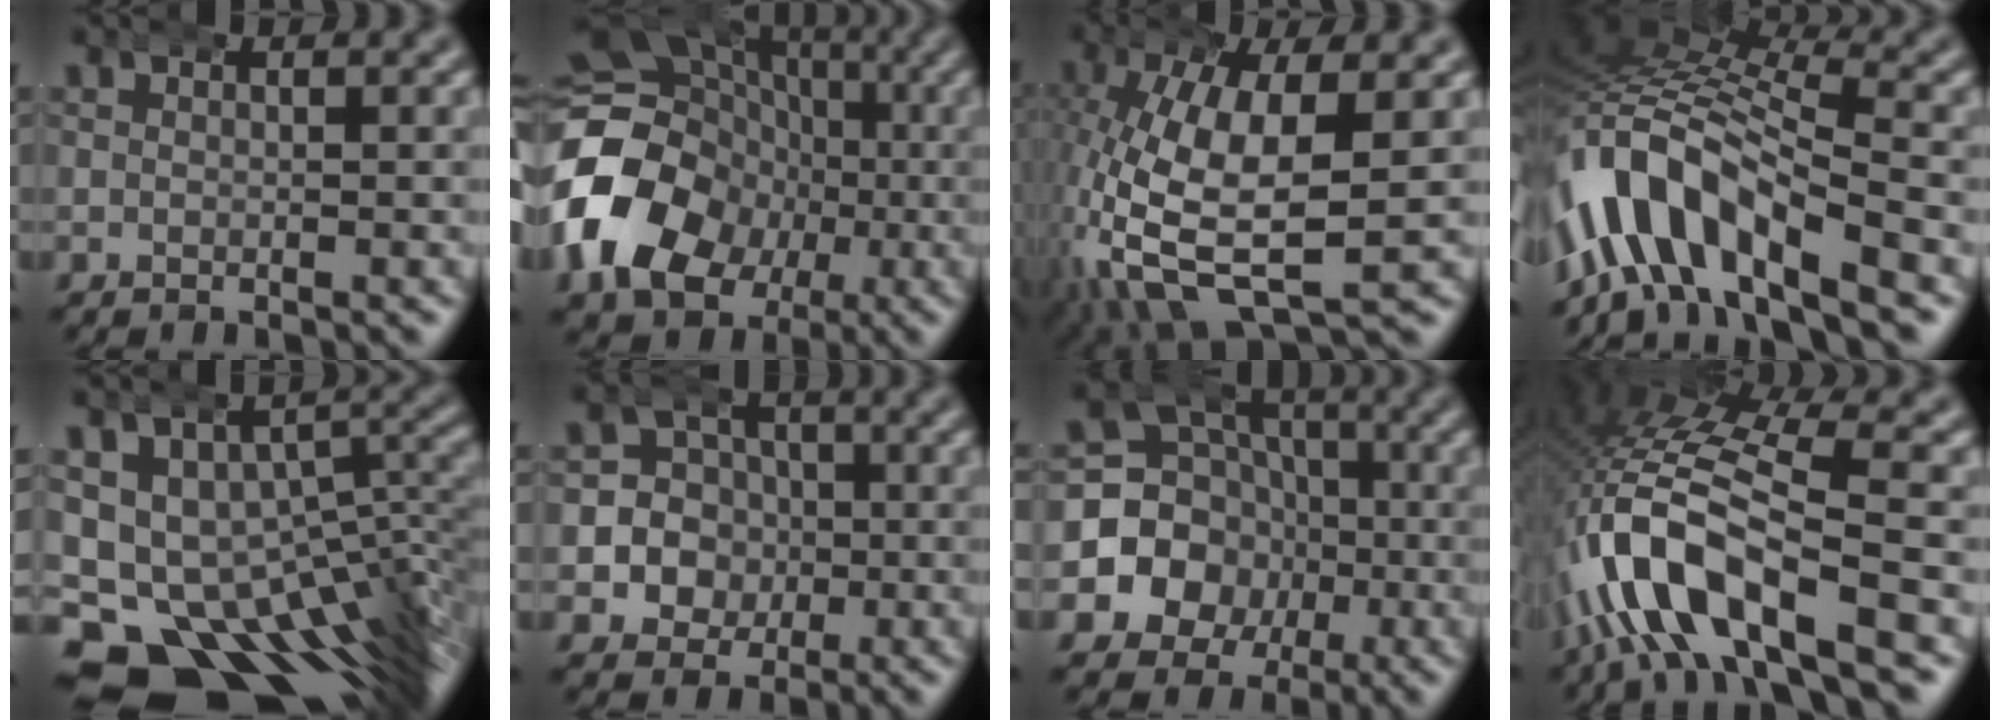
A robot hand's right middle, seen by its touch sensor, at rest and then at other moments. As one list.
[{"total": 16.1, "force": [-2.3, 14.0, 7.6], "torque": [-0.159, -0.030, -0.044]}, {"total": 10.4, "force": [-1.1, 5.6, 8.8], "torque": [-0.200, -0.040, 0.008]}, {"total": 10.0, "force": [-2.3, 6.2, 7.5], "torque": [-0.174, -0.012, -0.035]}, {"total": 21.9, "force": [-10.6, 14.9, 12.1], "torque": [-0.203, -0.094, -0.142]}, {"total": 12.1, "force": [-2.8, 11.5, 2.2], "torque": [-0.096, -0.054, -0.053]}, {"total": 15.0, "force": [-2.8, 13.8, 5.2], "torque": [-0.122, -0.062, -0.045]}, {"total": 8.5, "force": [-0.9, 4.0, 7.5], "torque": [-0.179, -0.002, -0.017]}]